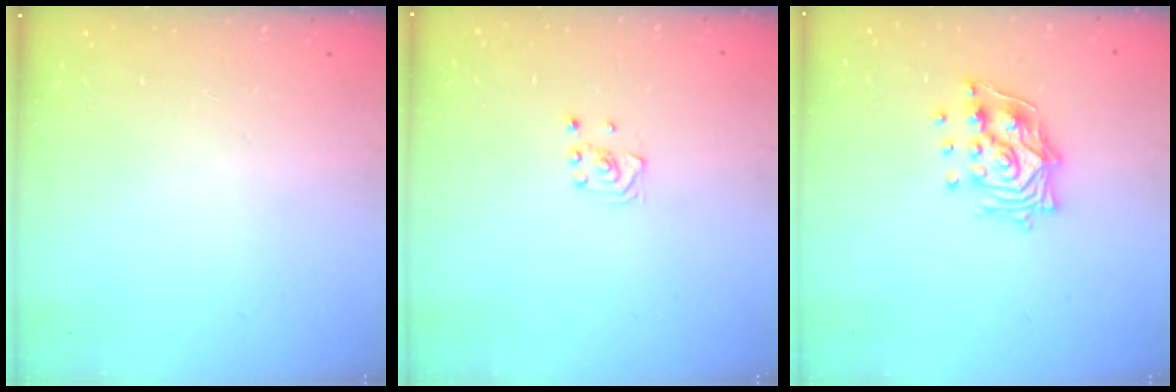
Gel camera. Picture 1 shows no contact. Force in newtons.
{"total": 2.6, "press": 2.4, "slide": 1.0}
{"total": 13.3, "press": 13.3, "slide": 1.2}